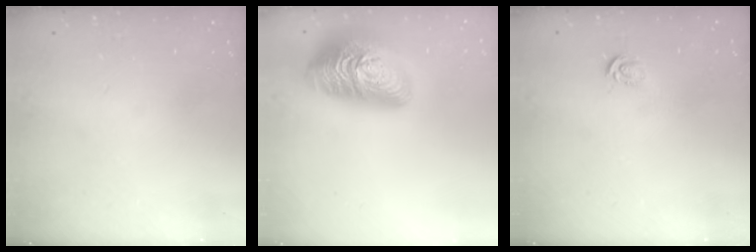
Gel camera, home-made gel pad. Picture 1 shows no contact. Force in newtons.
{"total": 26.8, "press": 26.8, "slide": 0.9}
{"total": 3.0, "press": 3.0, "slide": 0.1}